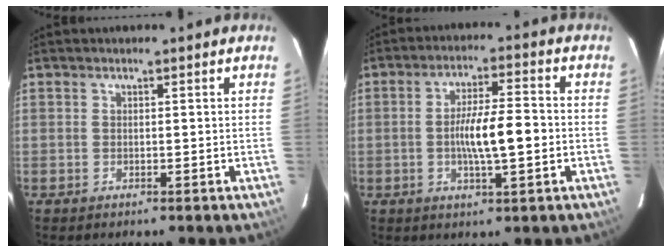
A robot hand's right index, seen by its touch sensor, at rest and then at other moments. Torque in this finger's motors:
{"motor_torque": [0.39, -0.03, 0.56, 0.15]}